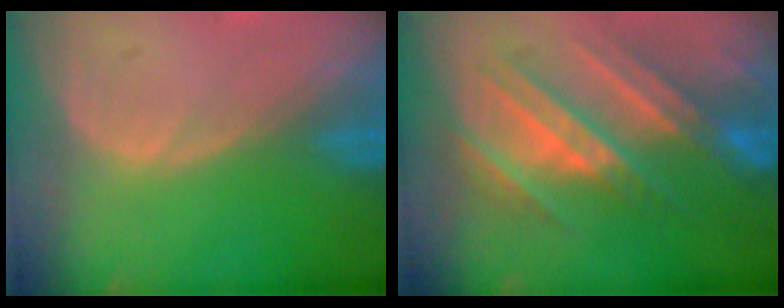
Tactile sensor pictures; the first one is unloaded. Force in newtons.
{"total": 8.9, "press": 8.9, "slide": 0.6}